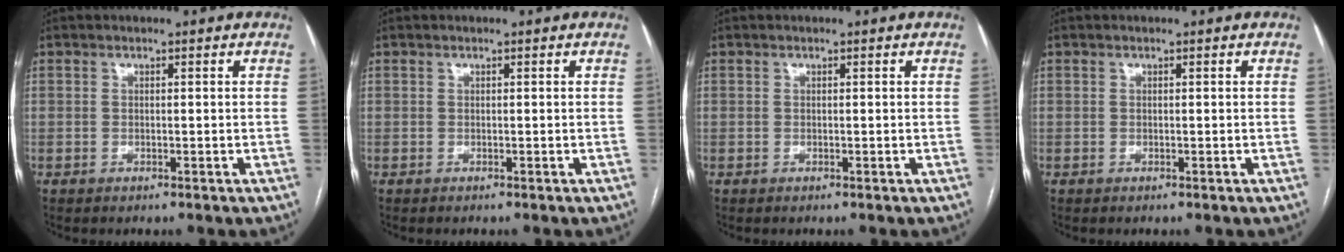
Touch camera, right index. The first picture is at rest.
{"total": 0.0}
{"total": 0.0}
{"total": 0.0}